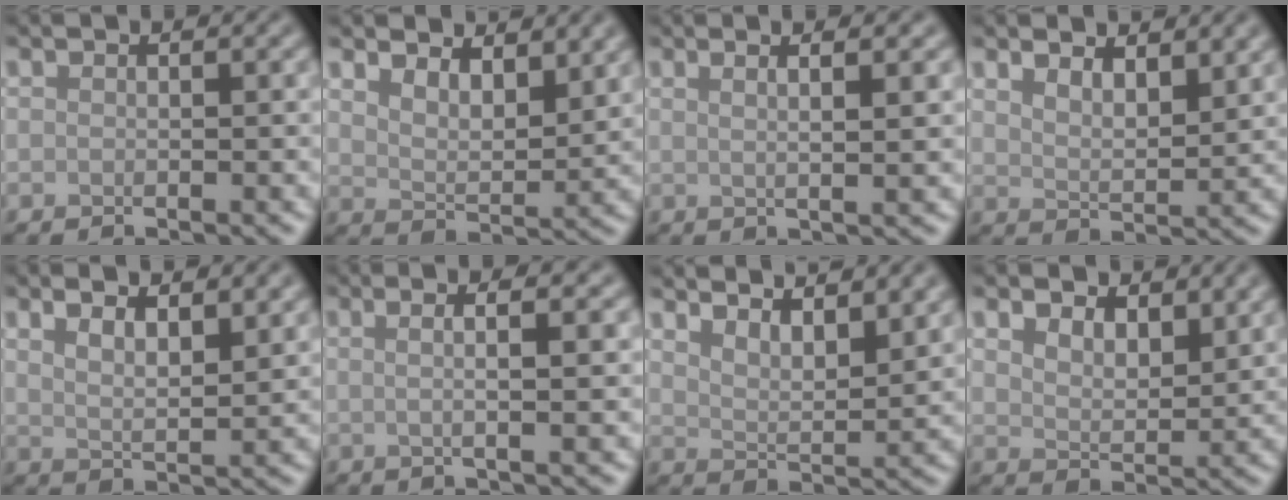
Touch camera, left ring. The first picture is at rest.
{"total": 4.8, "force": [3.7, 1.8, 2.4], "torque": [-0.048, -0.002, 0.054]}
{"total": 4.4, "force": [2.1, 1.5, 3.6], "torque": [-0.031, 0.018, -0.001]}
{"total": 3.8, "force": [2.9, 1.3, 2.1], "torque": [-0.039, -0.005, 0.051]}
{"total": 4.5, "force": [2.8, 1.5, 3.2], "torque": [-0.047, 0.005, 0.042]}
{"total": 4.6, "force": [1.1, 1.5, 4.2], "torque": [-0.048, 0.010, -0.010]}
{"total": 6.4, "force": [5.1, 1.8, 3.4], "torque": [-0.037, 0.010, 0.061]}
{"total": 4.0, "force": [2.8, 2.0, 2.1], "torque": [-0.043, -0.004, 0.043]}